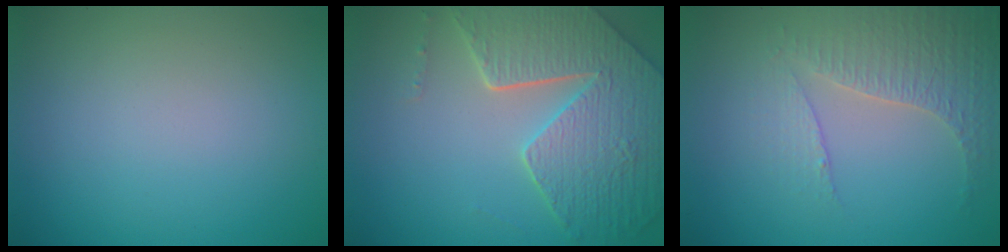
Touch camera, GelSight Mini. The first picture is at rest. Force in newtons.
{"total": 7.8, "press": 5.8, "slide": 5.3}
{"total": 4.3, "press": 3.1, "slide": 2.9}